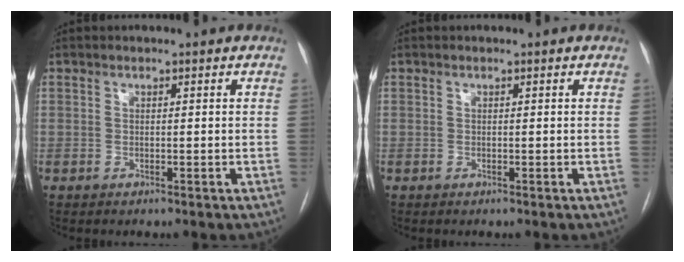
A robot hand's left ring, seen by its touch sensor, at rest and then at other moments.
{"total": 0.0}